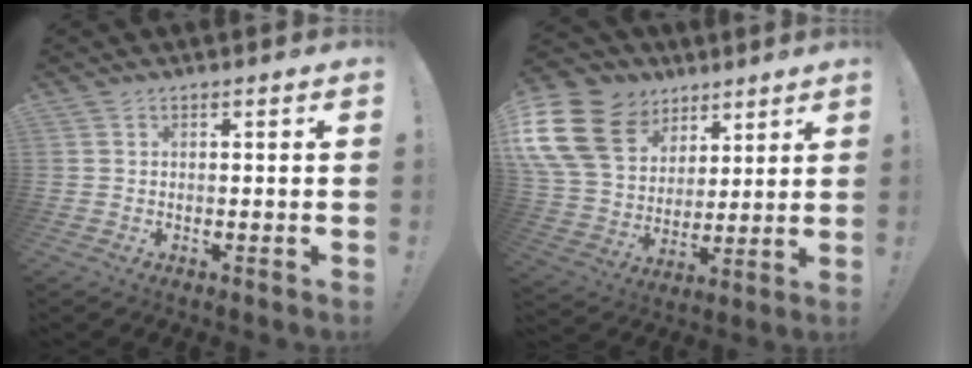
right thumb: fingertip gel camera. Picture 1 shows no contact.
{"total": 20.0, "force": [9.0, 14.5, 10.4], "torque": [-0.203, -0.044, 0.185]}